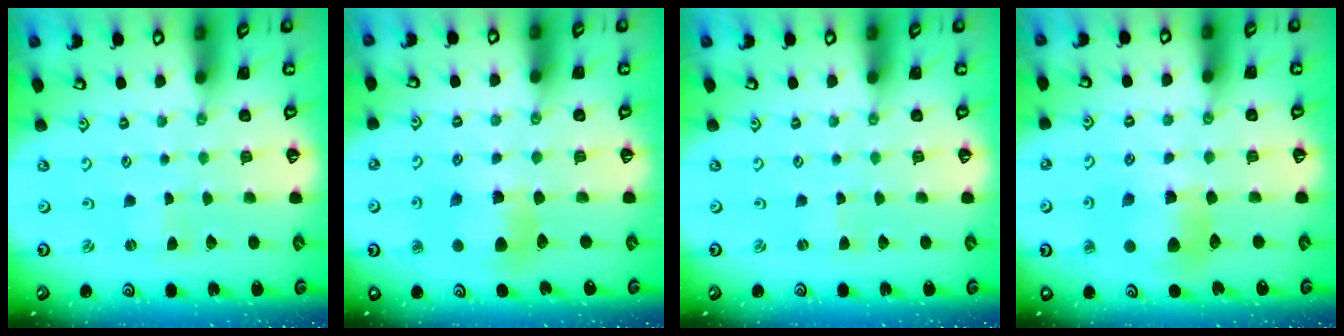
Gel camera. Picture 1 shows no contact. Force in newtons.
{"total": 6.7, "press": 6.6, "slide": 0.8}
{"total": 0.9, "press": 0.9, "slide": 0.2}
{"total": 10.5, "press": 10.4, "slide": 1.0}